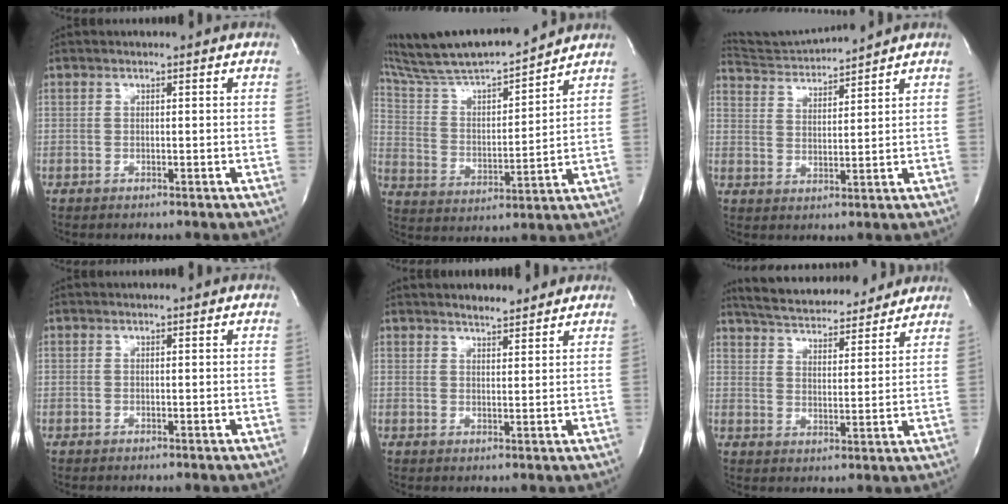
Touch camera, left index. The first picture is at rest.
{"total": 19.4, "force": [17.6, 1.5, 7.9], "torque": [-0.151, 0.012, 0.307]}
{"total": 7.1, "force": [6.9, -1.7, 0.3], "torque": [-0.018, 0.005, 0.137]}
{"total": 0.0}
{"total": 4.1, "force": [3.8, 0.8, 1.3], "torque": [-0.022, 0.010, 0.056]}
{"total": 17.1, "force": [15.7, 3.6, 5.8], "torque": [-0.099, 0.020, 0.230]}